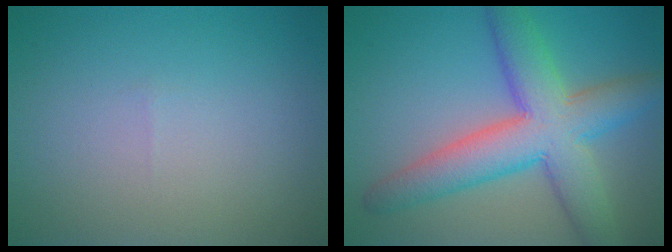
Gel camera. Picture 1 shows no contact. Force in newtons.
{"total": 8.1, "press": 8.1, "slide": 0.4}